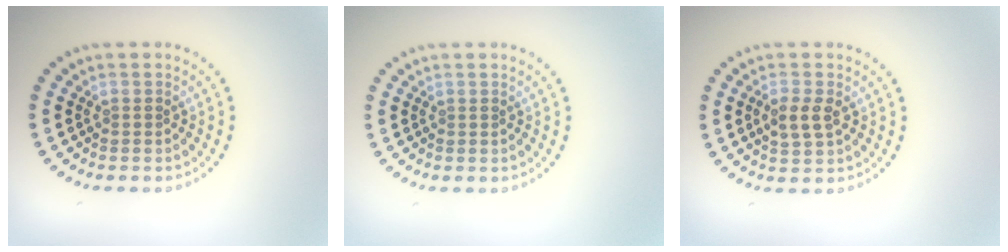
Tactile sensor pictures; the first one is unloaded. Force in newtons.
{"total": 0.0}
{"total": 2.4, "press": 2.4, "slide": 0.2}